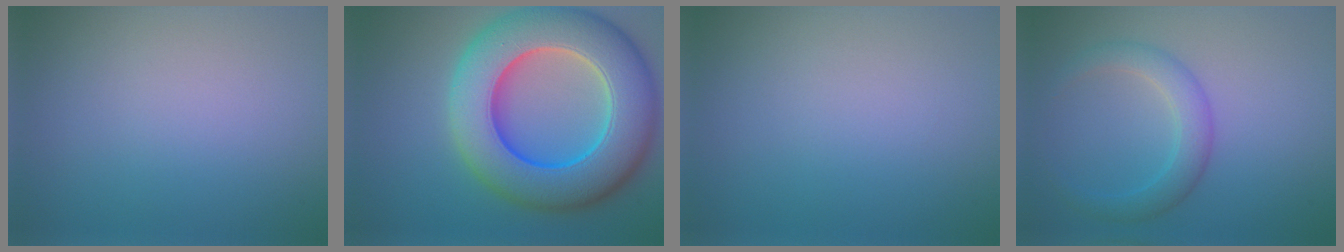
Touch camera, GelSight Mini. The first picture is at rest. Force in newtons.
{"total": 13.2, "press": 13.0, "slide": 2.1}
{"total": 0.0}
{"total": 2.9, "press": 2.9, "slide": 0.1}